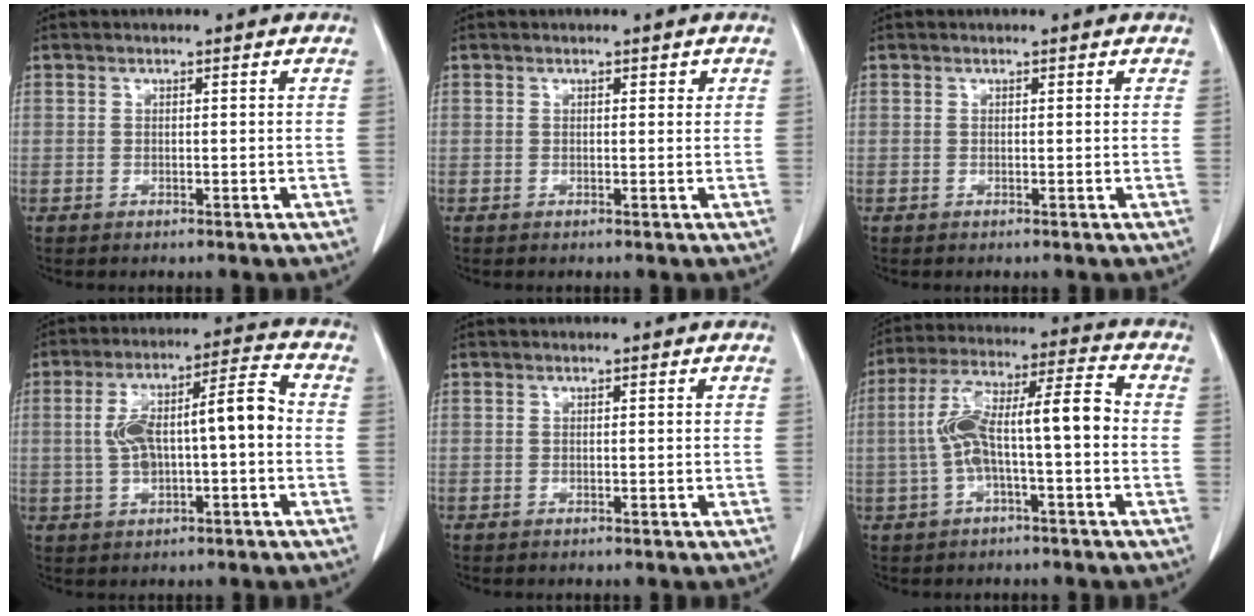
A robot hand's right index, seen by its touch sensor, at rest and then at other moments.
{"total": 0.8, "force": [0.4, 0.4, 0.5], "torque": [-0.003, 0.000, 0.002]}
{"total": 0.0}
{"total": 11.3, "force": [-0.3, 2.8, 10.9], "torque": [-0.197, 0.038, -0.002]}
{"total": 0.0}
{"total": 12.0, "force": [-1.1, 2.3, 11.7], "torque": [-0.219, 0.044, -0.019]}